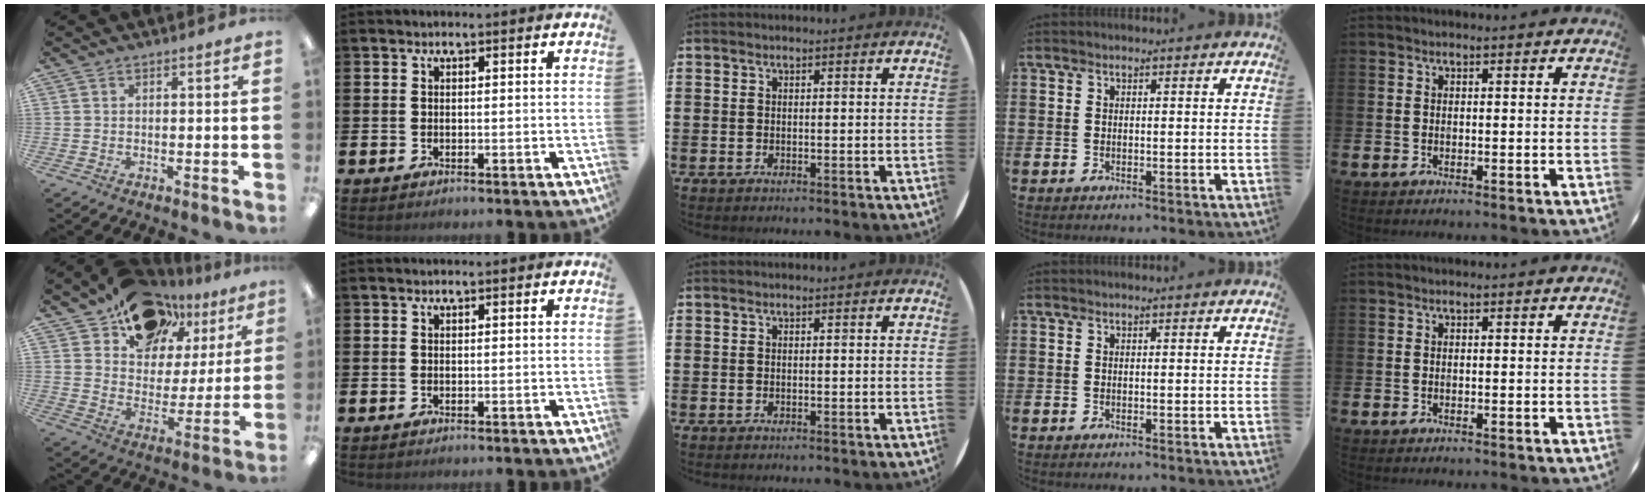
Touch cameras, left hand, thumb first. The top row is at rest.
{"thumb": {"total": 15.1, "force": [11.2, 9.2, 4.4], "torque": [-0.071, -0.079, 0.208]}}